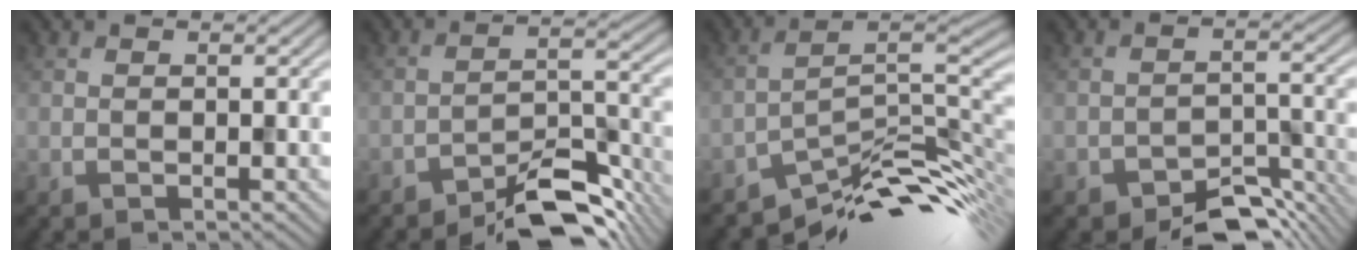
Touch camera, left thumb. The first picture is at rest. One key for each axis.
{"total": 7.7, "fx": -6.1, "fy": 2.3, "fz": 4.2, "tx": -0.057, "ty": 0.010, "tz": -0.108}
{"total": 11.3, "fx": -8.0, "fy": 3.5, "fz": 7.1, "tx": -0.102, "ty": -0.001, "tz": -0.143}
{"total": 6.4, "fx": -5.0, "fy": 2.7, "fz": 3.0, "tx": -0.038, "ty": -0.008, "tz": -0.080}